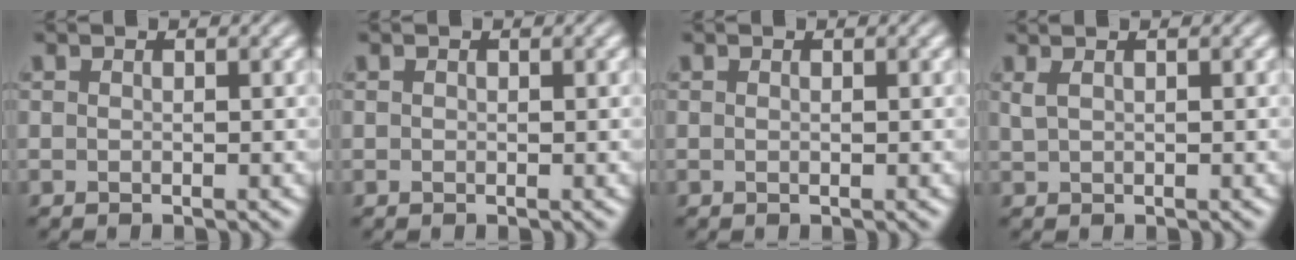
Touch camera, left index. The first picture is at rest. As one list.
[{"total": 0.0}, {"total": 0.0}, {"total": 0.9, "force": [0.9, 0.0, 0.3], "torque": [-0.008, 0.007, 0.017]}]